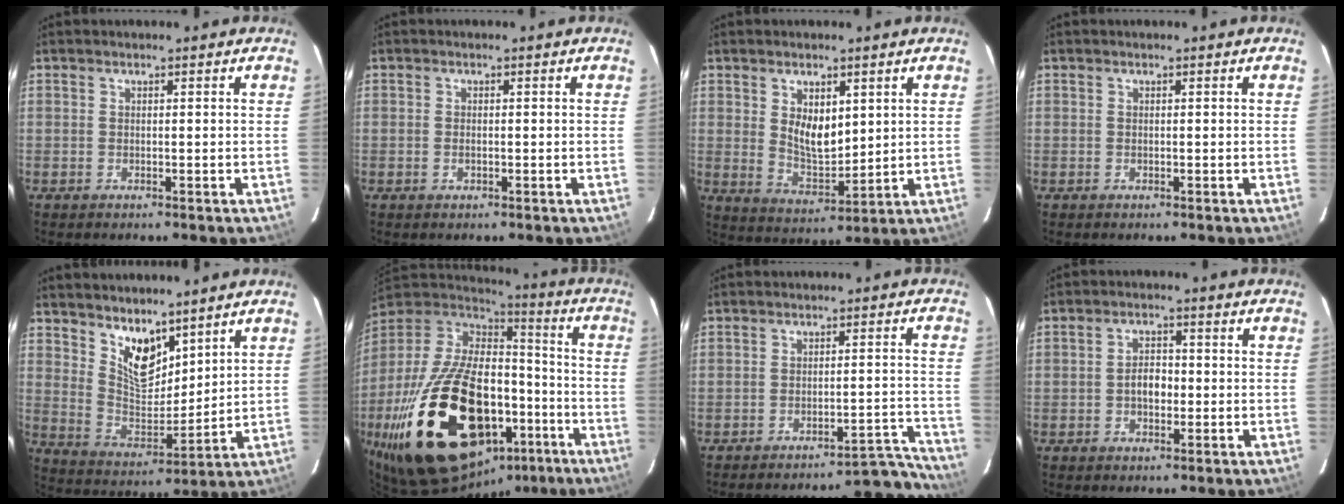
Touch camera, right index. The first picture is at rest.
{"total": 1.0, "force": [-0.4, 0.6, 0.7], "torque": [-0.013, 0.002, -0.007]}
{"total": 7.9, "force": [2.5, 4.4, 6.1], "torque": [-0.104, -0.006, 0.057]}
{"total": 0.0}
{"total": 11.0, "force": [7.5, 5.1, 6.3], "torque": [-0.108, -0.008, 0.150]}
{"total": 36.2, "force": [-16.1, 20.6, 25.0], "torque": [-0.490, -0.005, -0.232]}
{"total": 12.4, "force": [-12.3, 0.0, 1.0], "torque": [-0.003, 0.049, -0.158]}
{"total": 3.9, "force": [-0.8, 2.5, 2.8], "torque": [-0.052, 0.009, -0.011]}